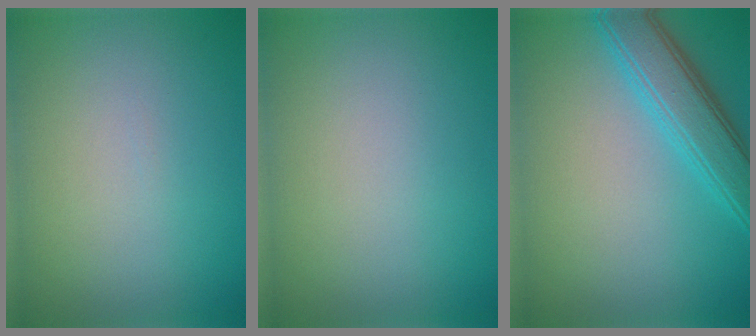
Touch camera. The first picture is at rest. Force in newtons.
{"total": 0.0}
{"total": 4.8, "press": 4.8, "slide": 0.3}